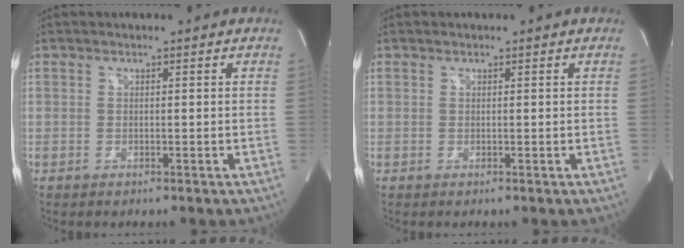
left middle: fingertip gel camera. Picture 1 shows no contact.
{"total": 0.0}